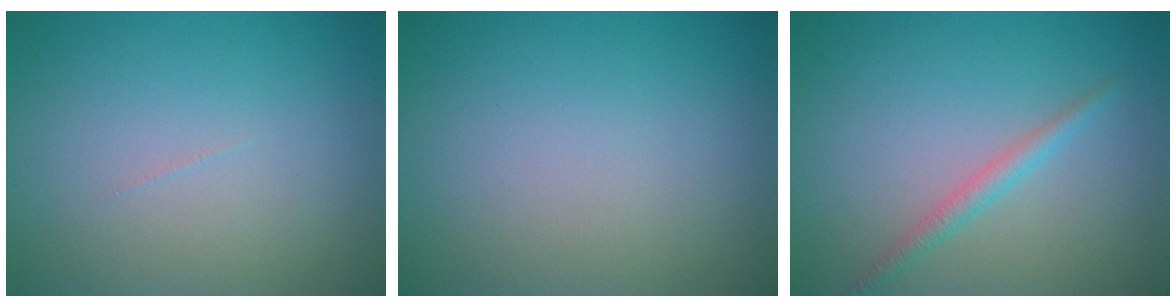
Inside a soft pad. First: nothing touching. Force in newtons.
{"total": 0.0}
{"total": 1.6, "press": 1.6, "slide": 0.1}